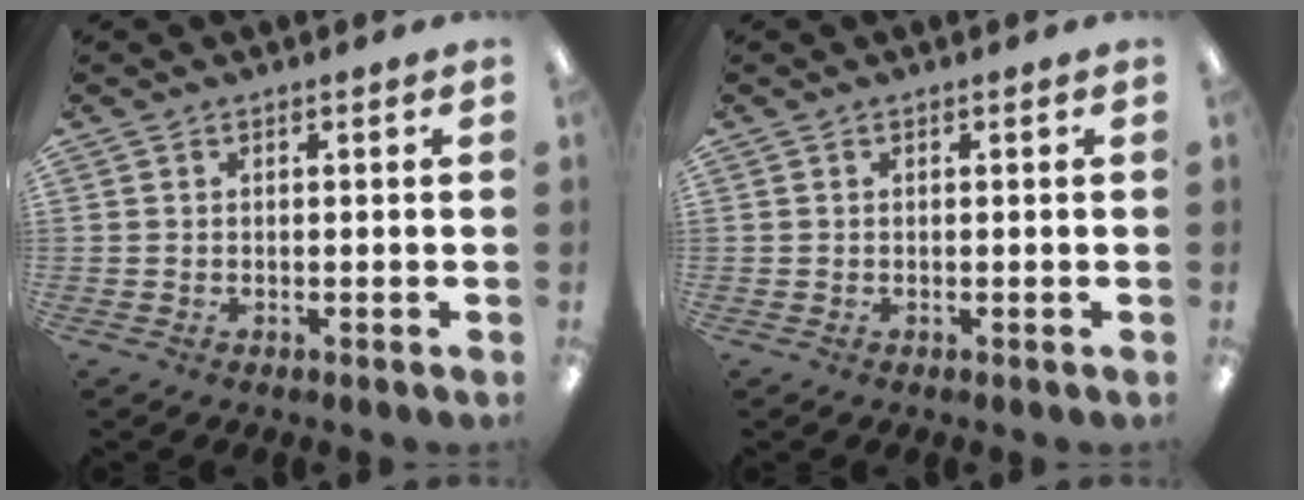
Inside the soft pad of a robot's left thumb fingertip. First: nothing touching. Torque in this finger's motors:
{"motor_torque": [0.00, 0.00, 0.00, 0.00, 0.00]}